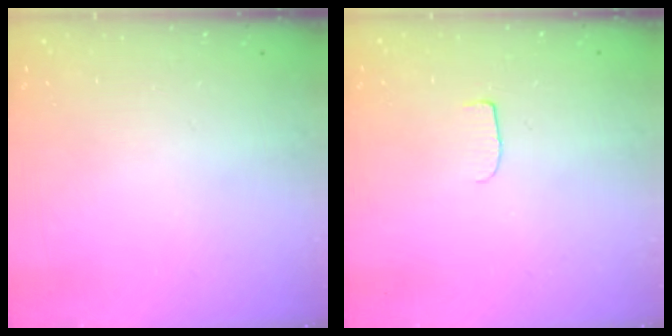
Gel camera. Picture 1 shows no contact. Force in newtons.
{"total": 5.3, "press": 5.3, "slide": 0.5}